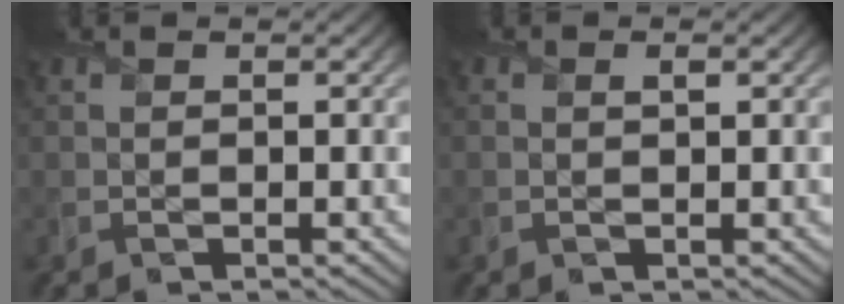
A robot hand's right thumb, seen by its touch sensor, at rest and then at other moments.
{"total": 0.6, "force": [0.4, 0.2, 0.4], "torque": [-0.005, 0.000, 0.003]}